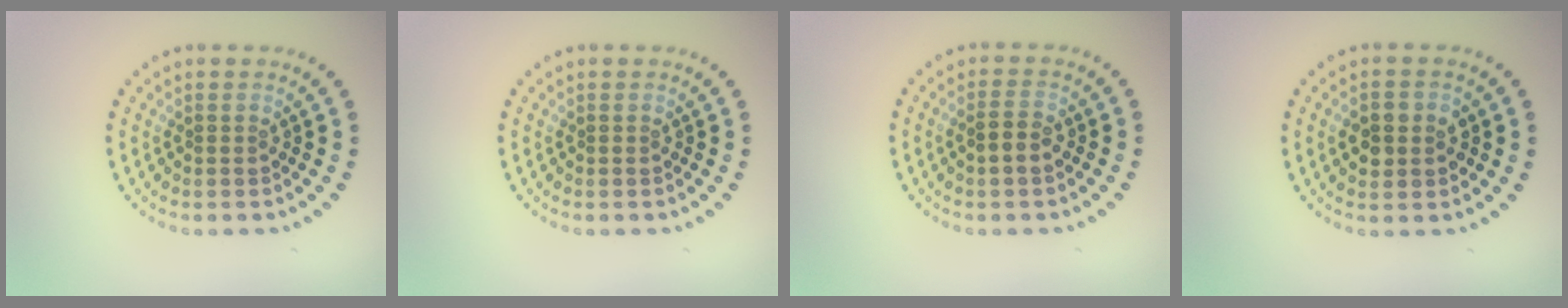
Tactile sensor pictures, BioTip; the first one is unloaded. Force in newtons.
{"total": 0.0}
{"total": 1.9, "press": 1.8, "slide": 0.5}
{"total": 2.7, "press": 2.7, "slide": 0.3}